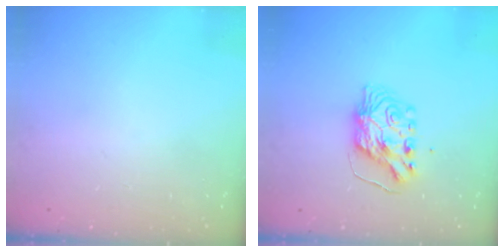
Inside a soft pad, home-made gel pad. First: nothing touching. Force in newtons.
{"total": 7.2, "press": 7.2, "slide": 0.8}